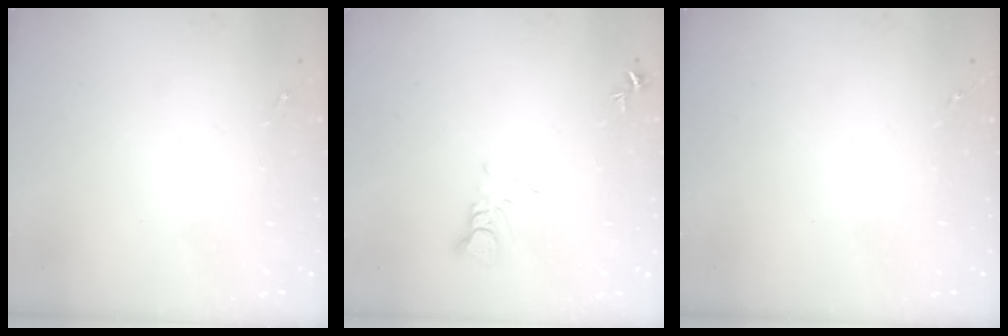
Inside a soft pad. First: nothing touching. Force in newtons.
{"total": 3.5, "press": 3.5, "slide": 0.2}
{"total": 0.0}